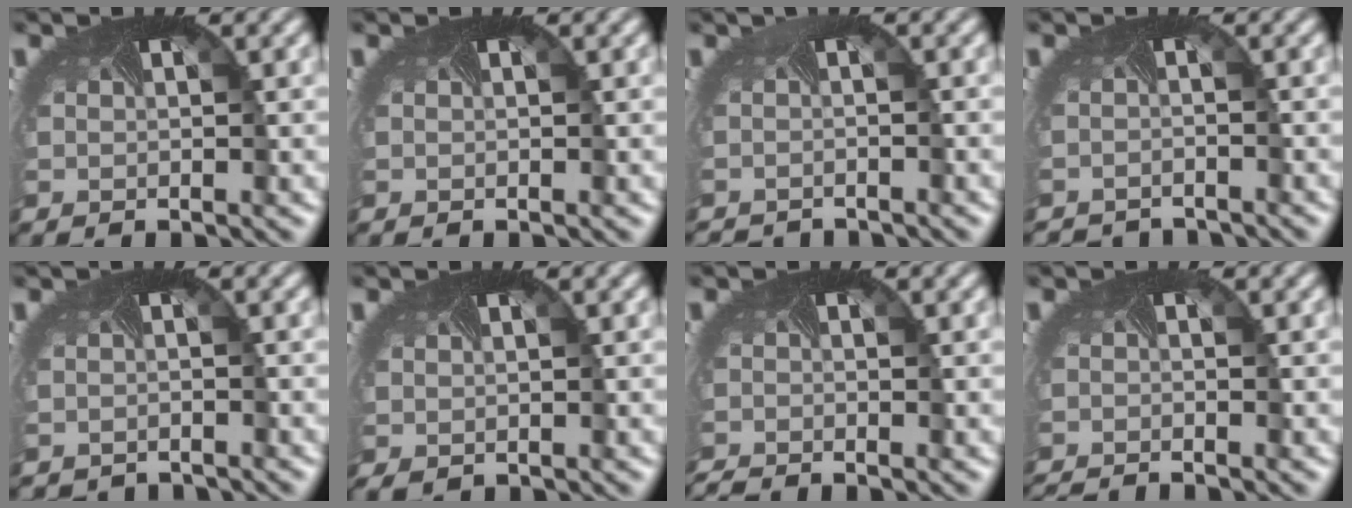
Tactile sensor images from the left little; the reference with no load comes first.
{"total": 0.0}
{"total": 2.4, "force": [-2.3, 0.1, 0.5], "torque": [-0.008, -0.014, -0.040]}
{"total": 3.0, "force": [-3.0, 0.1, -0.4], "torque": [0.004, -0.020, -0.046]}
{"total": 1.9, "force": [-1.9, -0.1, -0.2], "torque": [-0.001, -0.022, -0.028]}
{"total": 0.5, "force": [-0.1, 0.4, 0.2], "torque": [-0.009, -0.001, 0.007]}
{"total": 1.7, "force": [-1.7, -0.4, -0.2], "torque": [-0.008, -0.015, -0.037]}
{"total": 2.4, "force": [-2.4, -0.2, 0.1], "torque": [-0.002, -0.020, -0.042]}